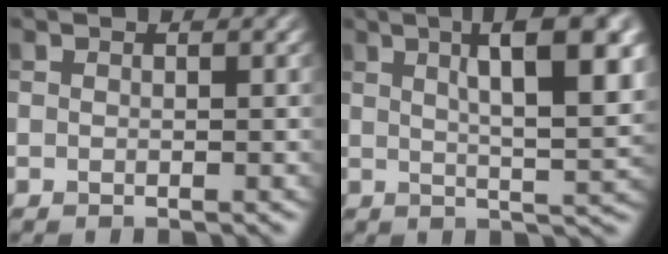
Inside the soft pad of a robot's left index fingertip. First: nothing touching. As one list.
[{"total": 8.8, "force": [2.4, 2.2, 8.2], "torque": [-0.110, 0.010, 0.053]}]